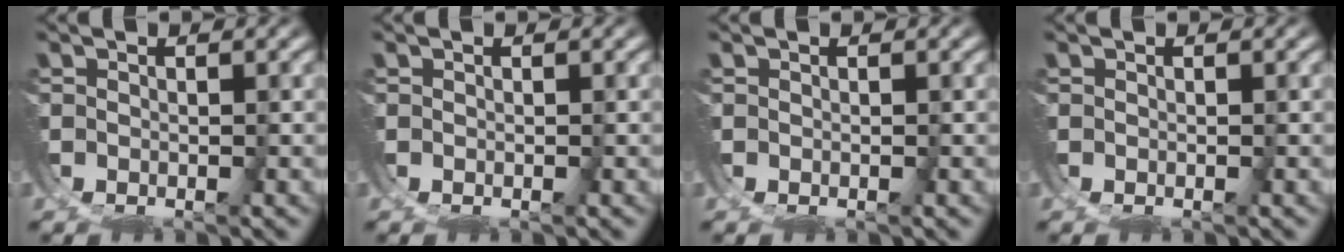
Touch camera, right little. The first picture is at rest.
{"total": 0.0}
{"total": 0.0}
{"total": 0.0}